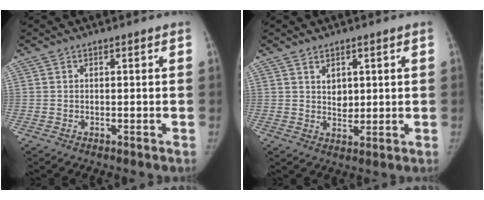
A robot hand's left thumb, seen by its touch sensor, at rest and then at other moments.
{"total": 3.7, "force": [1.7, 2.6, 2.0], "torque": [-0.018, -0.016, 0.036]}